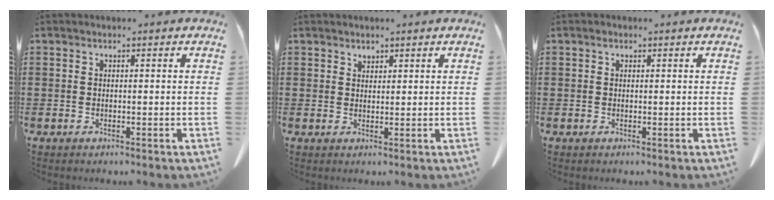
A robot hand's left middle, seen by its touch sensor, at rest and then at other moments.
{"total": 1.4, "force": [1.3, 0.4, 0.2], "torque": [0.002, -0.007, 0.025]}
{"total": 0.6, "force": [0.3, 0.3, 0.4], "torque": [-0.010, 0.001, 0.006]}